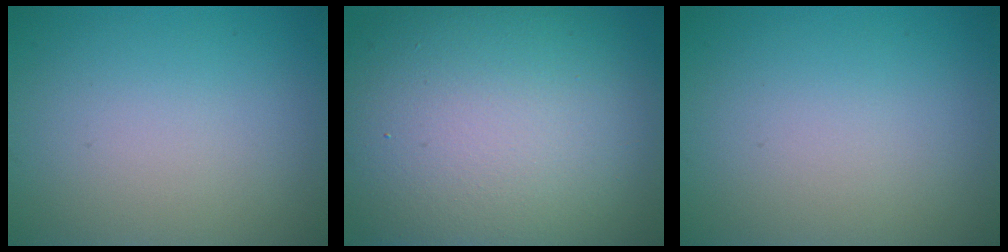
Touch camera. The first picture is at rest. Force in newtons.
{"total": 16.3, "press": 16.3, "slide": 0.9}
{"total": 0.0}